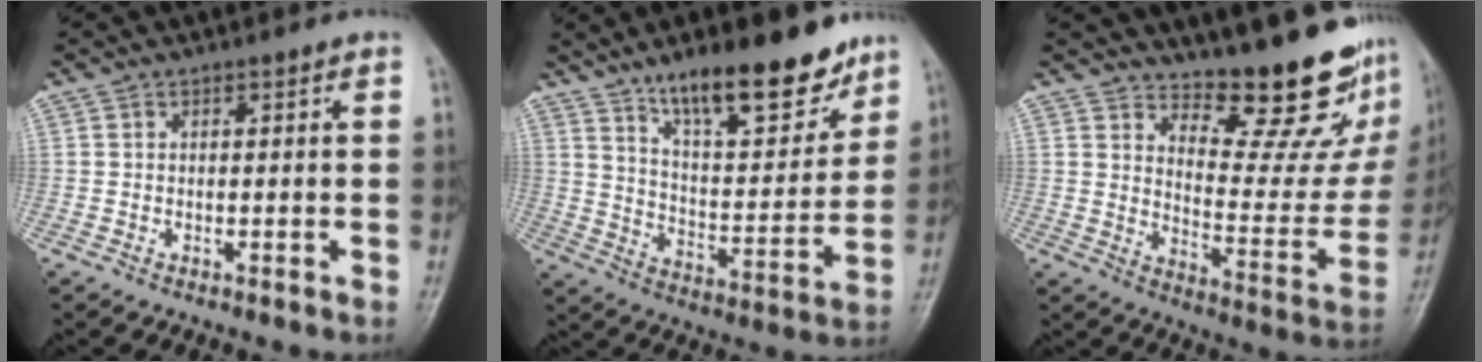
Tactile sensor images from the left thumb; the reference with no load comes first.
{"total": 18.6, "force": [12.9, 6.3, 11.8], "torque": [-0.133, -0.079, 0.214]}
{"total": 19.1, "force": [15.8, 5.3, 9.3], "torque": [-0.078, -0.145, 0.214]}